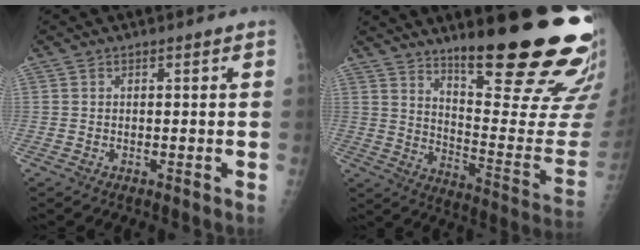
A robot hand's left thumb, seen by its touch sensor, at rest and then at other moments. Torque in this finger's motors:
{"motor_torque": [1.35, 0.82, 1.48, -1.29, 0.14]}